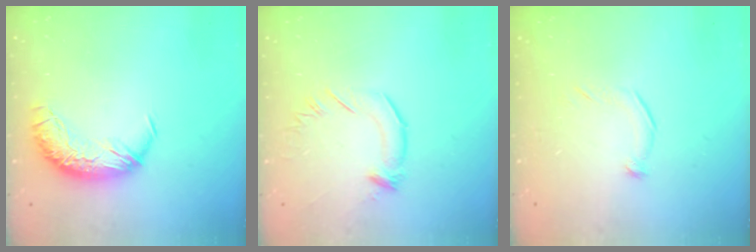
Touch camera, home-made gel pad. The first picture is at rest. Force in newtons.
{"total": 3.0, "press": 3.0, "slide": 0.5}
{"total": 5.7, "press": 5.6, "slide": 1.0}